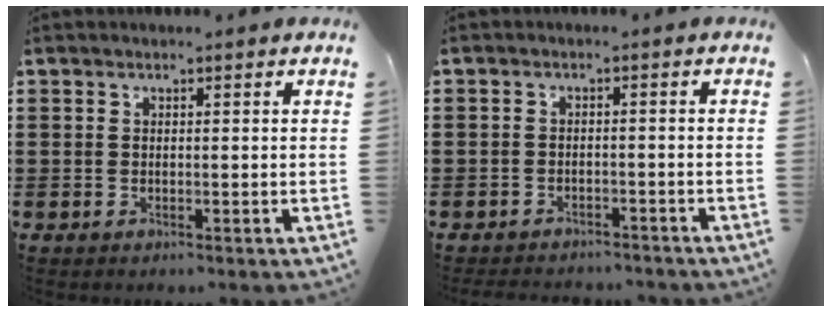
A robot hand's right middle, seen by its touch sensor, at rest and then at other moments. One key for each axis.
{"total": 2.4, "fx": -2.3, "fy": 0.4, "fz": -0.3, "tx": -0.001, "ty": 0.000, "tz": -0.053}